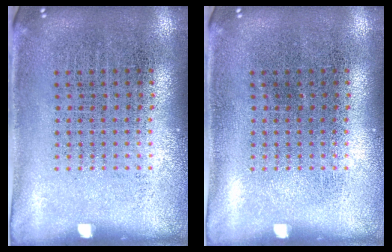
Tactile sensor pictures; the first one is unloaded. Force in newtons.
{"total": 0.0}